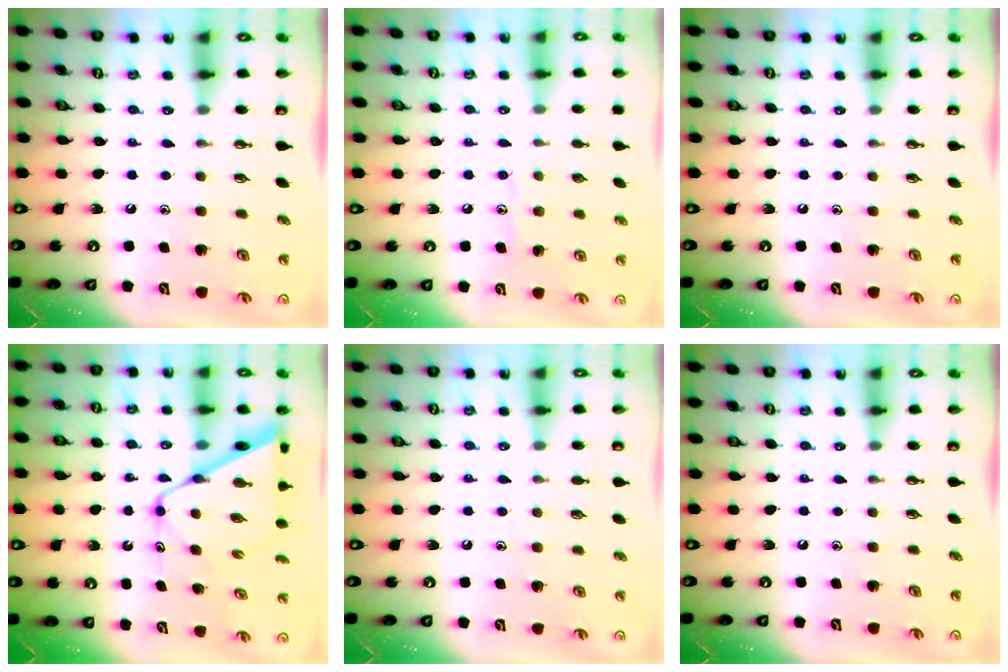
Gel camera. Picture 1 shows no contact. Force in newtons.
{"total": 6.9, "press": 6.9, "slide": 0.7}
{"total": 0.0}
{"total": 12.7, "press": 12.7, "slide": 0.8}
{"total": 4.6, "press": 4.6, "slide": 0.5}
{"total": 0.0}